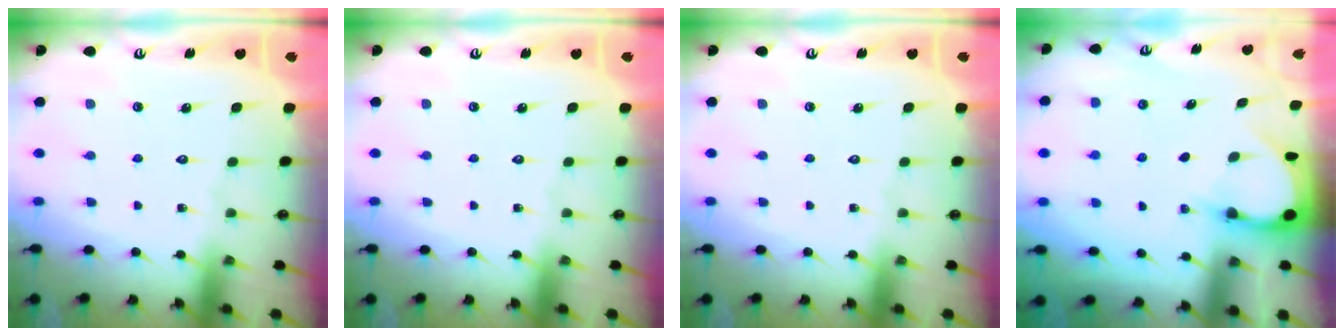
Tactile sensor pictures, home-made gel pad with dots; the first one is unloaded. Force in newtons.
{"total": 0.0}
{"total": 0.0}
{"total": 2.9, "press": 2.9, "slide": 0.3}